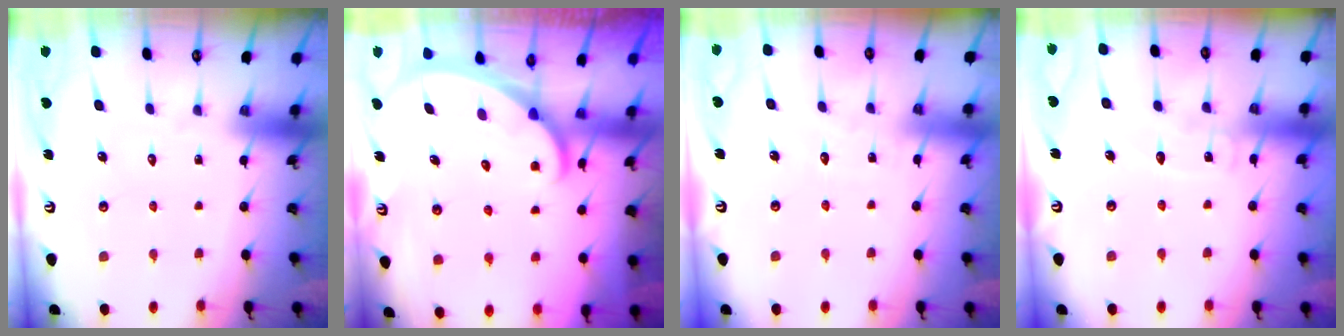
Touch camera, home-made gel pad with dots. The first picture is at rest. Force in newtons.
{"total": 2.0, "press": 2.0, "slide": 0.2}
{"total": 3.0, "press": 3.0, "slide": 0.4}
{"total": 5.7, "press": 5.7, "slide": 0.6}